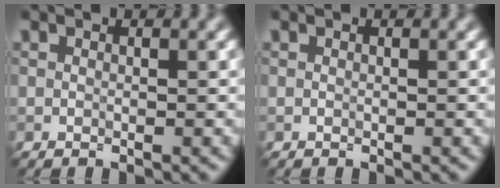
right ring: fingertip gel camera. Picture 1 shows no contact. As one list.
[{"total": 0.0}]